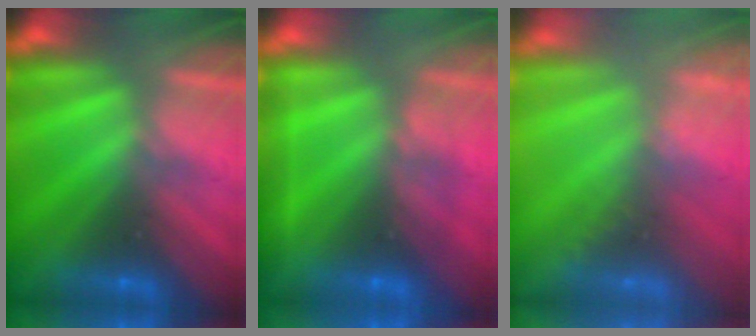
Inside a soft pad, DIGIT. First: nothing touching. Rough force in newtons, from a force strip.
{"total": 2.2}
{"total": 1.6}